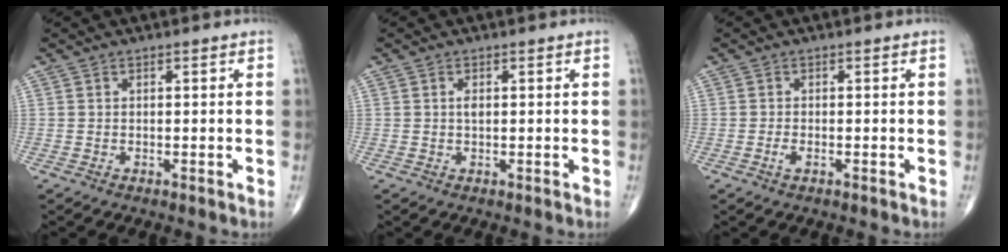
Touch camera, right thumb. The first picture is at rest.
{"total": 1.2, "force": [0.2, 0.5, 1.0], "torque": [-0.018, -0.001, 0.004]}
{"total": 1.5, "force": [-0.6, 0.6, 1.2], "torque": [-0.027, 0.000, -0.011]}